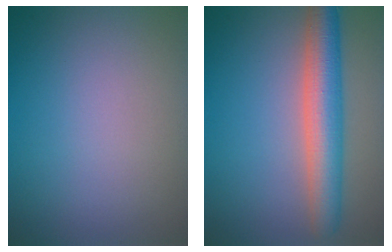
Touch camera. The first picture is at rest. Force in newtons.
{"total": 5.9, "press": 5.9, "slide": 0.2}